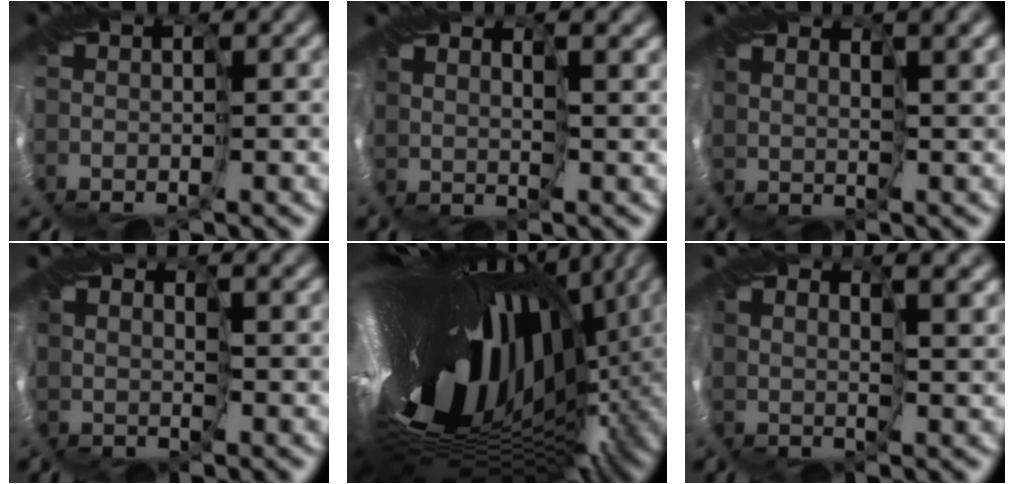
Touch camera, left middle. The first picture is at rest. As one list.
[{"total": 2.6, "force": [2.6, 0.6, 0.2], "torque": [-0.010, 0.004, 0.051]}, {"total": 3.5, "force": [3.2, 0.8, 1.0], "torque": [-0.020, 0.009, 0.063]}, {"total": 2.3, "force": [2.2, 0.5, -0.2], "torque": [-0.004, 0.004, 0.045]}, {"total": 18.3, "force": [1.0, 8.0, 16.5], "torque": [-0.283, -0.015, 0.014]}, {"total": 4.4, "force": [3.9, 1.4, 1.4], "torque": [-0.031, 0.005, 0.076]}]